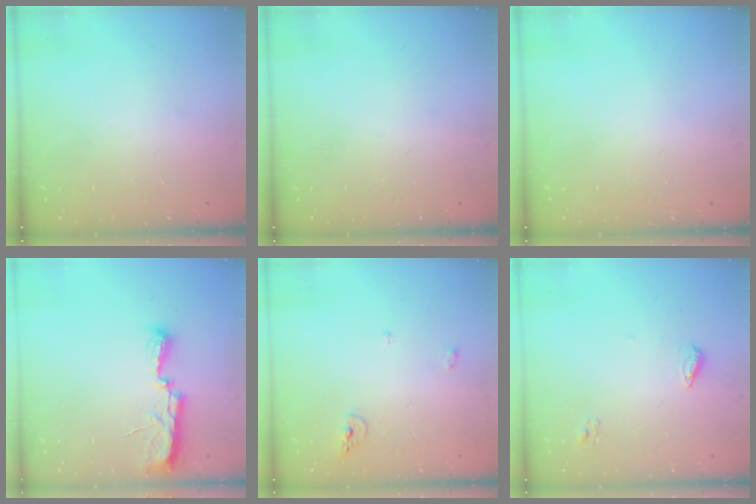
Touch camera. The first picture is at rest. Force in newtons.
{"total": 0.0}
{"total": 0.0}
{"total": 10.1, "press": 8.9, "slide": 4.8}
{"total": 5.6, "press": 5.5, "slide": 0.9}
{"total": 7.0, "press": 7.0, "slide": 0.5}